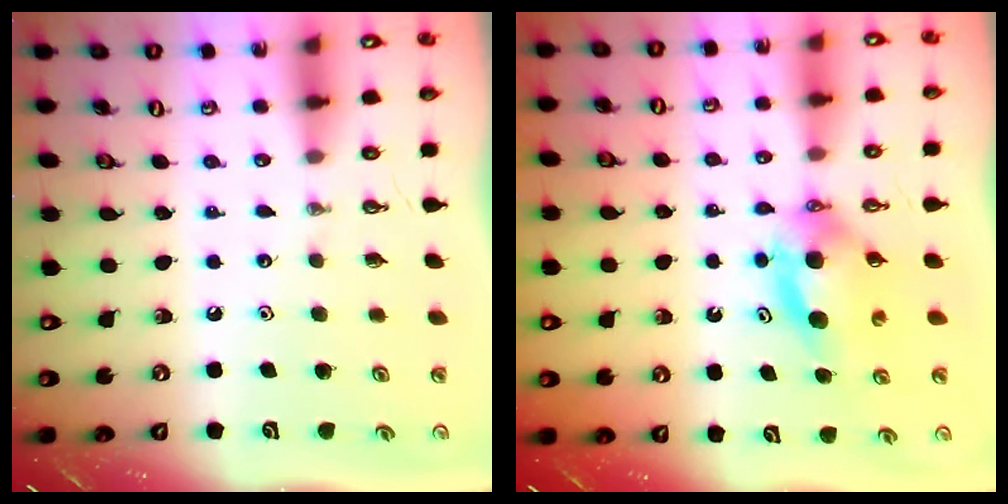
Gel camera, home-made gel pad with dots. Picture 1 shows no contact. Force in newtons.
{"total": 5.8, "press": 5.5, "slide": 1.7}